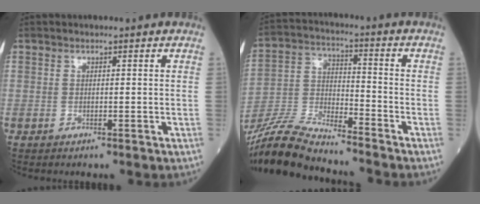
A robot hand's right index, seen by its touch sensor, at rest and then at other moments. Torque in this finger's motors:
{"motor_torque": [0.19, -0.43, 0.12, 0.08]}